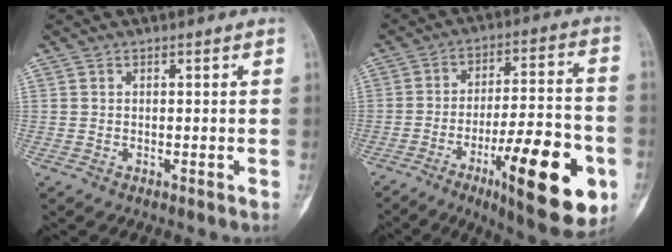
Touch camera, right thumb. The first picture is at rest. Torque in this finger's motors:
{"motor_torque": [0.00, 0.86, 1.25, -1.19, 0.12]}